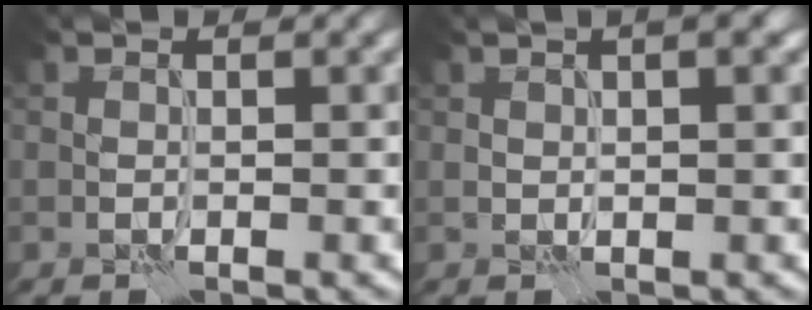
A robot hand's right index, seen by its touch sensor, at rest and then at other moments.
{"total": 3.4, "force": [1.6, 1.3, 2.6], "torque": [-0.028, 0.010, 0.013]}